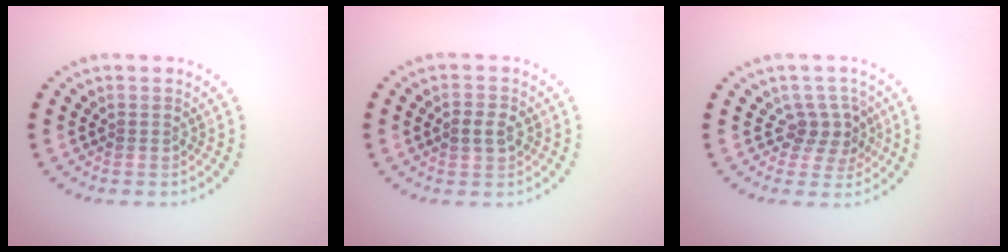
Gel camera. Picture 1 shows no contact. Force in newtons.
{"total": 2.0, "press": 2.0, "slide": 0.1}
{"total": 2.4, "press": 2.1, "slide": 1.2}